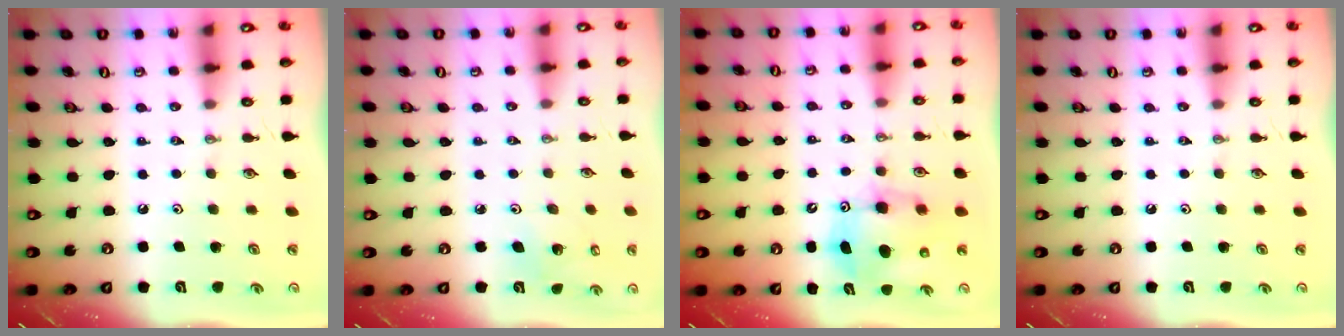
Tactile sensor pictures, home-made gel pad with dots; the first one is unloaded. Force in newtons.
{"total": 5.8, "press": 5.7, "slide": 1.2}
{"total": 8.7, "press": 8.4, "slide": 2.1}
{"total": 0.0}